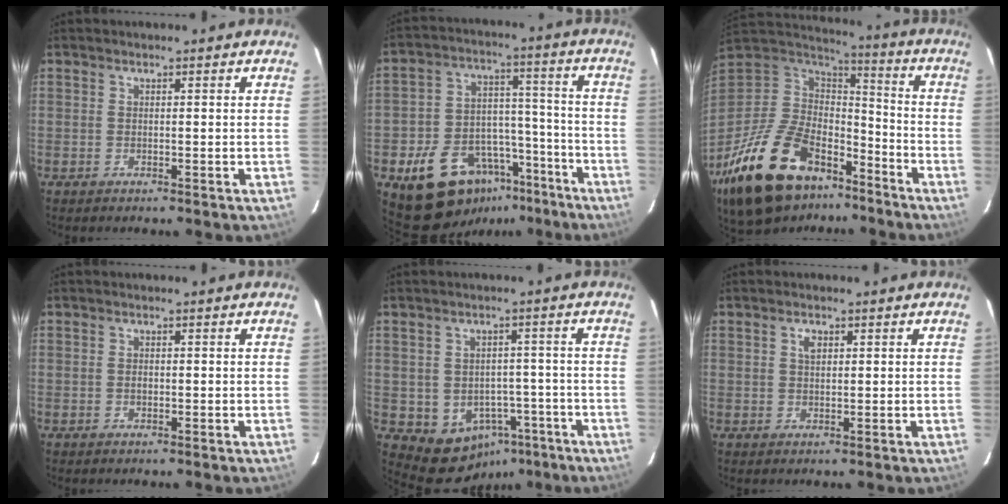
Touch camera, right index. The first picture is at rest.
{"total": 18.5, "force": [-12.4, 11.8, 6.9], "torque": [-0.147, 0.060, -0.160]}
{"total": 29.1, "force": [-18.2, 15.6, 16.6], "torque": [-0.346, -0.008, -0.285]}
{"total": 0.6, "force": [-0.1, 0.5, 0.4], "torque": [-0.005, 0.003, 0.000]}
{"total": 9.1, "force": [-4.4, 7.6, 2.3], "torque": [-0.049, 0.035, -0.022]}
{"total": 1.8, "force": [0.7, 1.1, 1.2], "torque": [-0.022, 0.006, 0.012]}